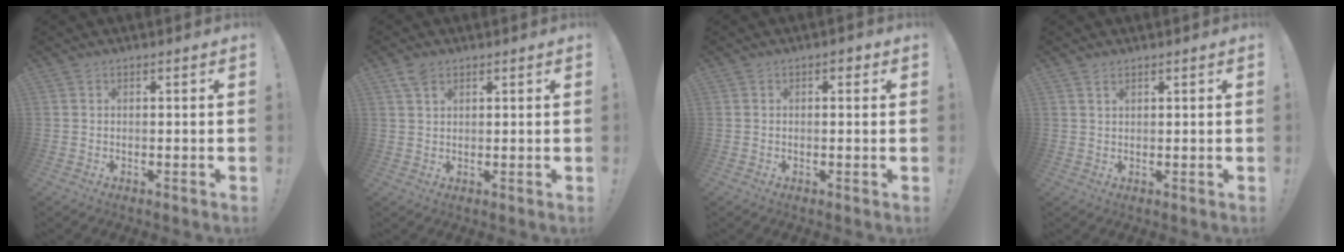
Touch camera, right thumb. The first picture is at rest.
{"total": 3.6, "force": [2.2, 2.1, 1.9], "torque": [-0.032, -0.006, 0.040]}
{"total": 1.5, "force": [0.3, 0.7, 1.3], "torque": [-0.010, 0.000, 0.001]}
{"total": 1.3, "force": [0.9, 0.6, 0.7], "torque": [-0.013, -0.001, 0.016]}